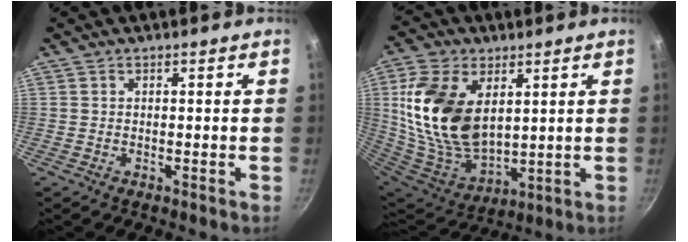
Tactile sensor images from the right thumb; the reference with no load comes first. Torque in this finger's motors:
{"motor_torque": [1.44, 2.02, 2.24, 0.37, 0.64]}